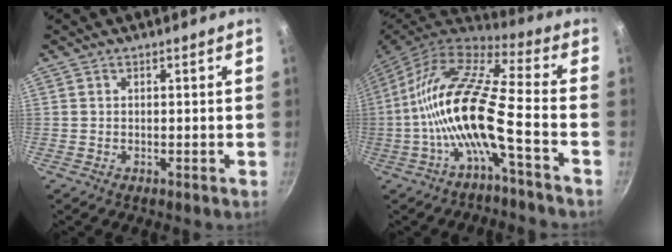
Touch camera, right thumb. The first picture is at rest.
{"total": 16.7, "force": [-4.7, 3.8, 15.6], "torque": [-0.301, 0.047, -0.103]}